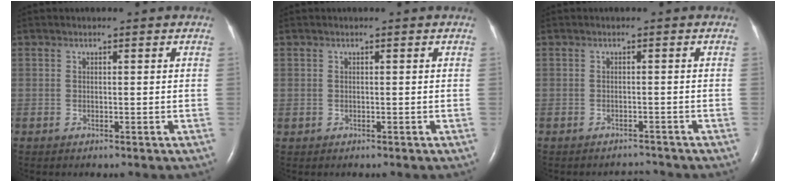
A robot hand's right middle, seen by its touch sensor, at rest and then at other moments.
{"total": 0.0}
{"total": 1.6, "force": [-1.5, 0.1, -0.5], "torque": [0.004, -0.006, -0.019]}